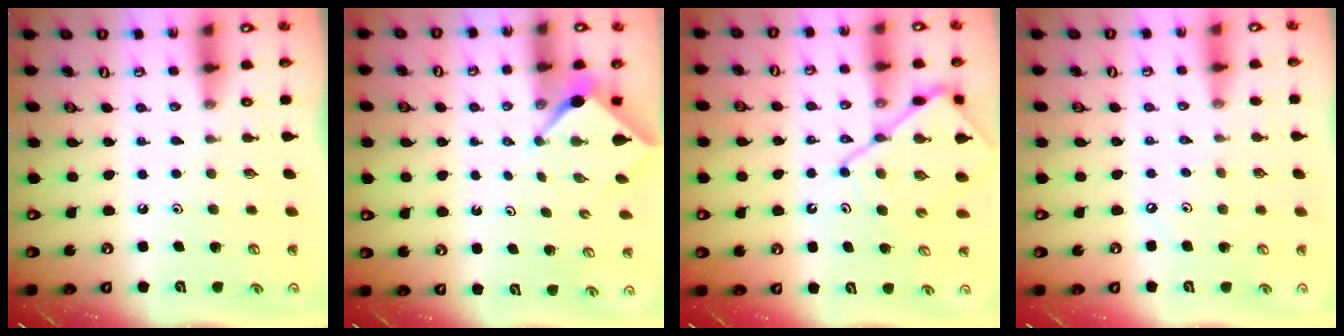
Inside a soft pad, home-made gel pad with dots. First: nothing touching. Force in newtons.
{"total": 2.5, "press": 2.5, "slide": 0.2}
{"total": 11.5, "press": 11.5, "slide": 1.3}
{"total": 1.9, "press": 1.9, "slide": 0.4}